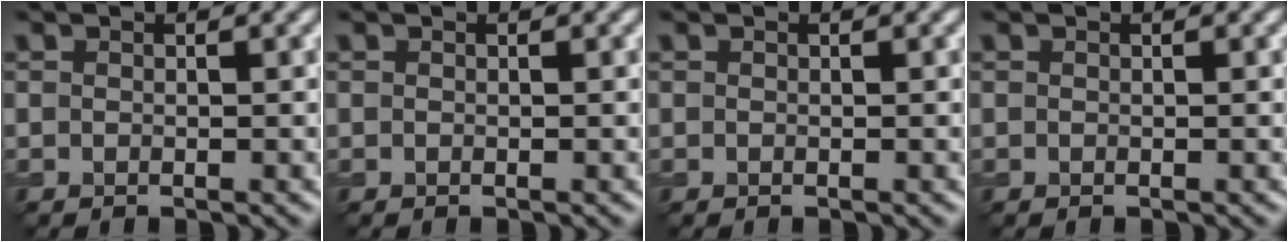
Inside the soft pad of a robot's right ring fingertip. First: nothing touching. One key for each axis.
{"total": 0.0}
{"total": 0.0}
{"total": 0.0}